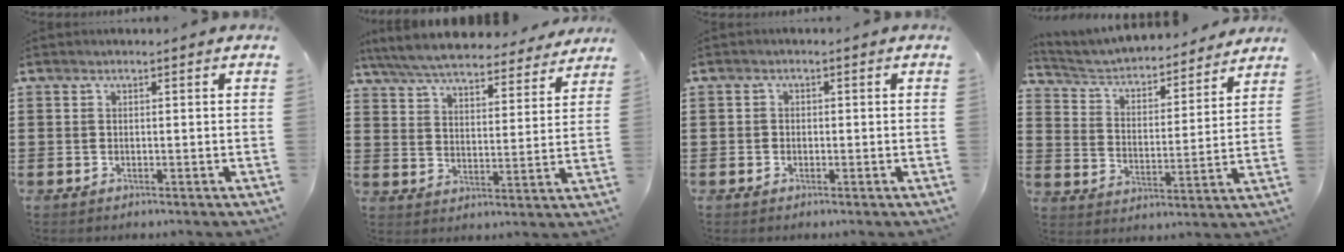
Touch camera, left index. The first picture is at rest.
{"total": 6.9, "force": [6.6, 0.5, 2.0], "torque": [-0.068, -0.040, 0.114]}
{"total": 1.0, "force": [-0.3, 0.9, 0.2], "torque": [-0.007, 0.004, -0.007]}
{"total": 3.9, "force": [3.7, 0.7, 0.9], "torque": [-0.040, -0.032, 0.055]}